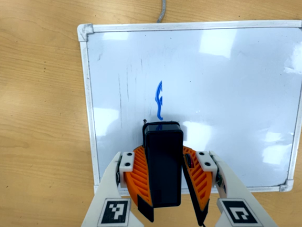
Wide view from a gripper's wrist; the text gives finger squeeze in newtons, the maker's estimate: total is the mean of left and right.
{"total": 9.2, "left": 9.5, "right": 8.9}